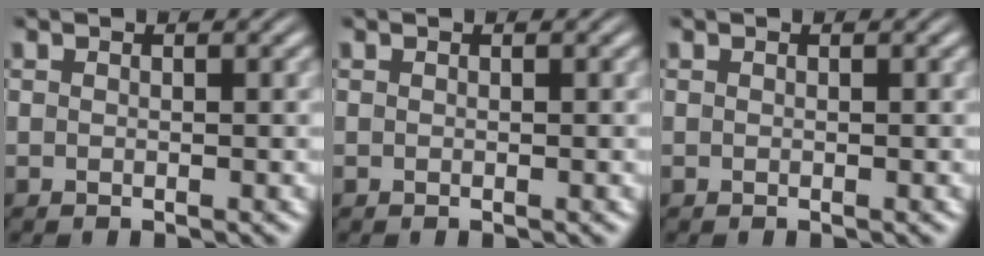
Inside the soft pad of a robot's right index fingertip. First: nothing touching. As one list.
[{"total": 0.0}, {"total": 0.0}]